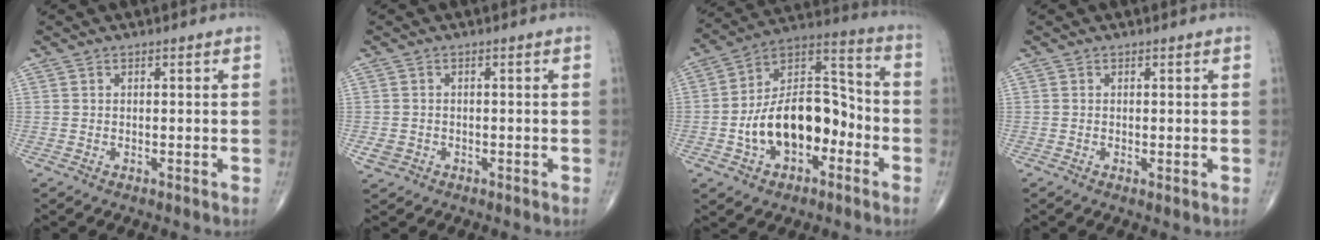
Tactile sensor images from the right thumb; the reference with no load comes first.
{"total": 2.0, "force": [-0.7, 1.8, 0.7], "torque": [-0.010, 0.006, -0.009]}
{"total": 18.2, "force": [-5.0, 10.9, 13.7], "torque": [-0.199, 0.055, -0.087]}
{"total": 0.7, "force": [-0.1, 0.2, 0.7], "torque": [-0.014, -0.004, -0.002]}